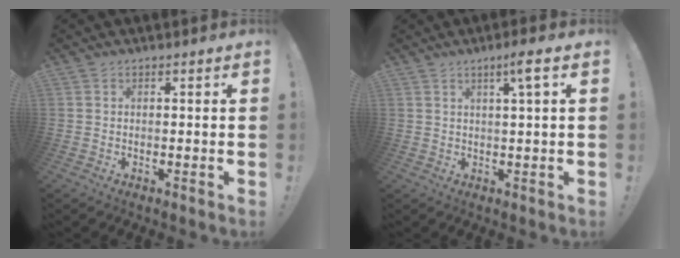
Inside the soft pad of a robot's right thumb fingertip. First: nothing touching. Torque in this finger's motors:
{"motor_torque": [0.09, -0.08, -0.13, -0.13, 0.12]}